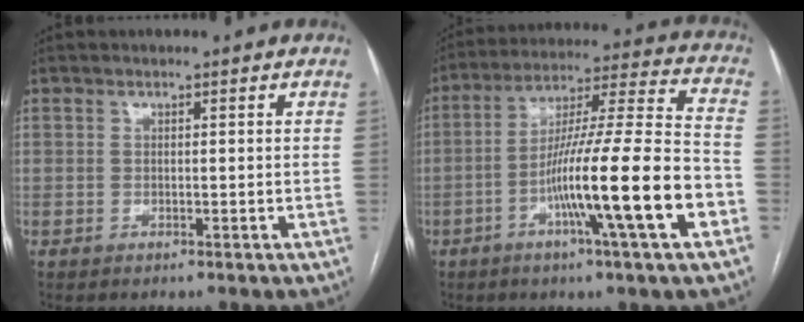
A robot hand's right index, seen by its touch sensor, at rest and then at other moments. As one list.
[{"total": 19.1, "force": [-6.6, -0.3, 17.9], "torque": [-0.291, -0.005, -0.114]}]